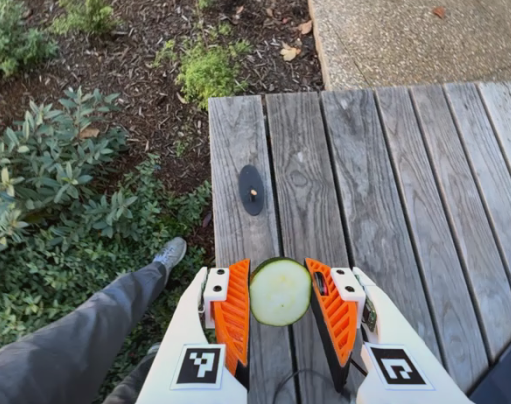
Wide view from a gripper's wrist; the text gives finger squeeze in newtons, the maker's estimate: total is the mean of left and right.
{"total": 12.3, "left": 12.7, "right": 12.0}